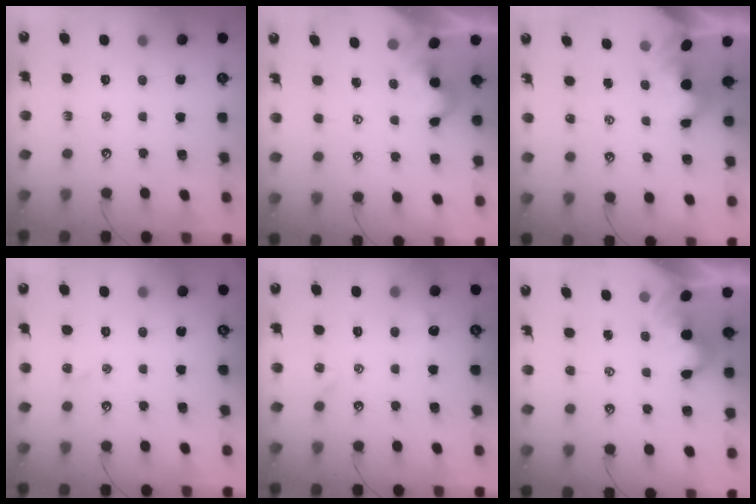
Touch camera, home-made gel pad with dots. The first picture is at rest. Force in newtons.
{"total": 1.2, "press": 1.1, "slide": 0.3}
{"total": 1.7, "press": 1.7, "slide": 0.2}
{"total": 0.0}
{"total": 1.9, "press": 1.8, "slide": 0.5}
{"total": 1.9, "press": 1.9, "slide": 0.3}